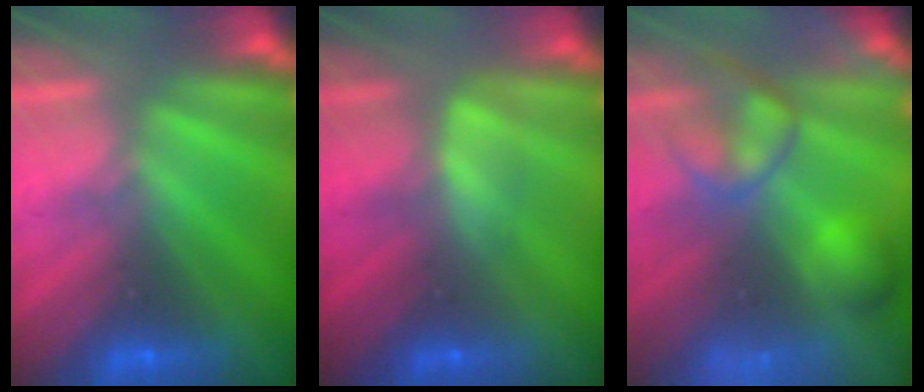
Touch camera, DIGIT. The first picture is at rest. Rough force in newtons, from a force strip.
{"total": 2.4}
{"total": 6.7}